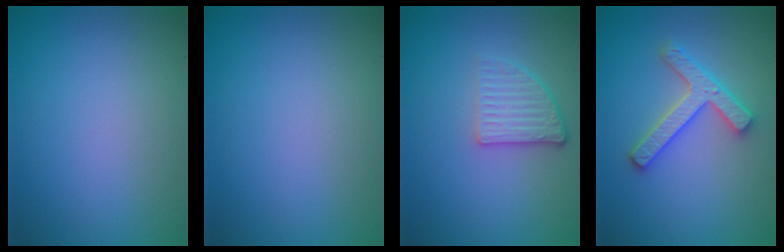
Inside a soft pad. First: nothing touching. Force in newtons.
{"total": 0.0}
{"total": 3.8, "press": 2.6, "slide": 2.8}
{"total": 4.2, "press": 4.2, "slide": 0.7}